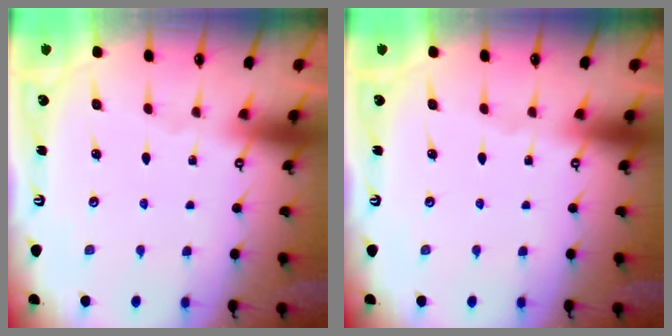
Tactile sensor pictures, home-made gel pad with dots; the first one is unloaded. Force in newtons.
{"total": 0.0}